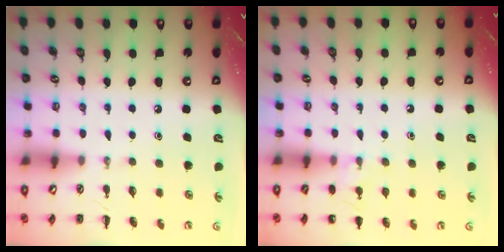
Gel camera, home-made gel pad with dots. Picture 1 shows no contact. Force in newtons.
{"total": 8.0, "press": 7.7, "slide": 2.1}